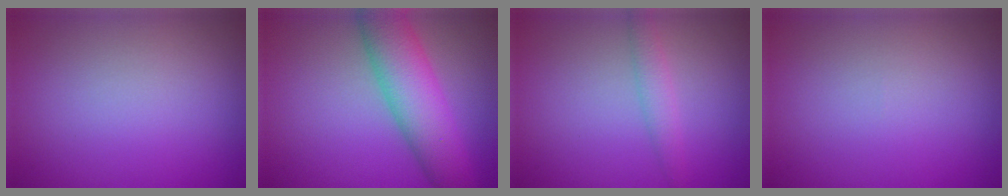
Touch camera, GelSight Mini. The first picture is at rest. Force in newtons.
{"total": 7.4, "press": 7.4, "slide": 0.2}
{"total": 1.7, "press": 1.7, "slide": 0.1}
{"total": 0.0}